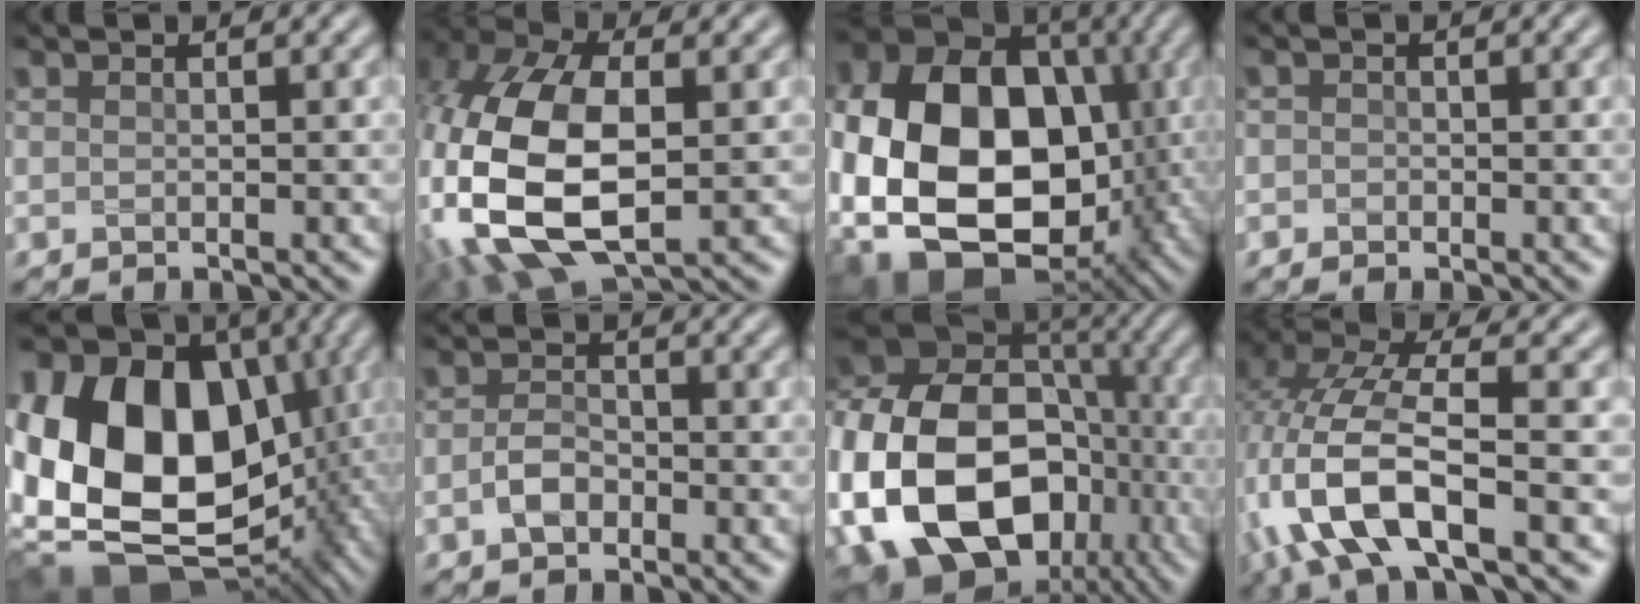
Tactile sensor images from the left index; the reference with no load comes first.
{"total": 13.6, "force": [-1.1, 7.8, 11.1], "torque": [-0.265, -0.017, -0.016]}
{"total": 20.9, "force": [-2.6, 15.5, 13.7], "torque": [-0.280, -0.028, -0.050]}
{"total": 1.0, "force": [-0.3, 0.9, 0.1], "torque": [0.008, -0.004, -0.010]}
{"total": 20.8, "force": [0.4, 14.9, 14.6], "torque": [-0.287, 0.001, 0.018]}
{"total": 2.2, "force": [-0.9, 1.5, 1.4], "torque": [-0.030, 0.003, -0.023]}
{"total": 20.1, "force": [-4.4, 14.4, 13.3], "torque": [-0.264, -0.007, -0.078]}
{"total": 10.1, "force": [-3.3, 3.9, 8.7], "torque": [-0.192, 0.002, -0.075]}